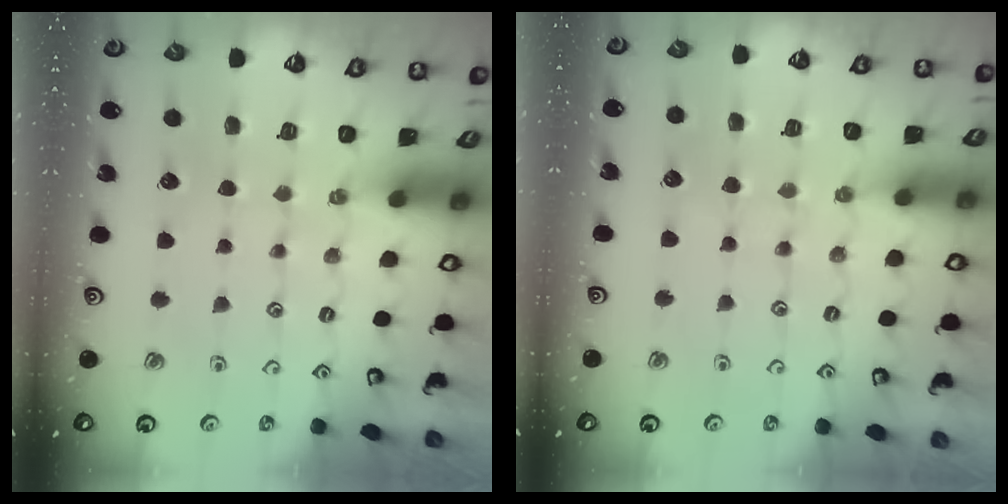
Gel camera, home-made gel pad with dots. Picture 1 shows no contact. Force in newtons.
{"total": 3.8, "press": 3.8, "slide": 0.3}